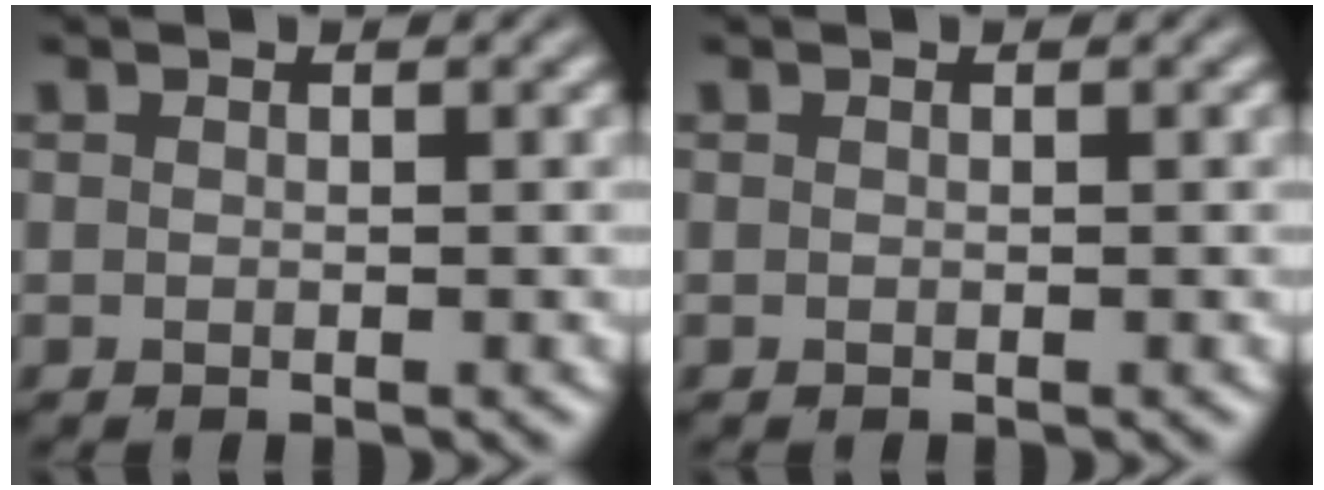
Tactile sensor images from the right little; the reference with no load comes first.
{"total": 0.0}